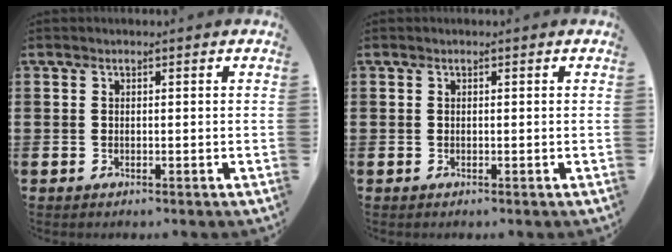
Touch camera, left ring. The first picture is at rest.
{"total": 0.0}